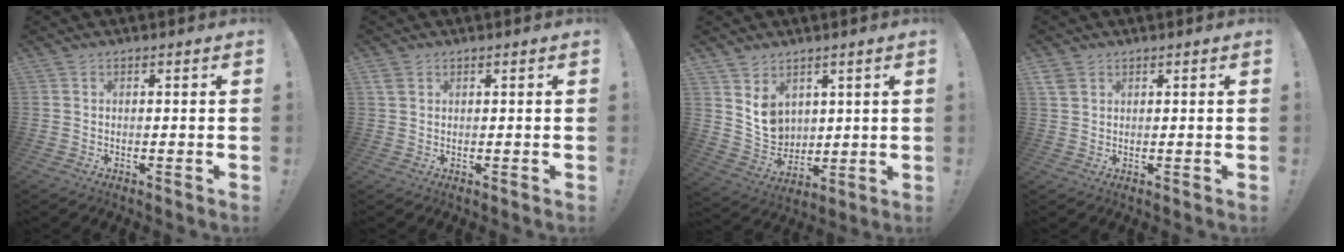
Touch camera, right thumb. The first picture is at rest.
{"total": 2.1, "force": [1.2, 1.2, 1.3], "torque": [-0.021, 0.000, 0.021]}
{"total": 8.5, "force": [5.1, 6.4, 2.6], "torque": [-0.040, -0.041, 0.104]}
{"total": 3.0, "force": [1.8, 1.9, 1.5], "torque": [-0.025, -0.003, 0.035]}